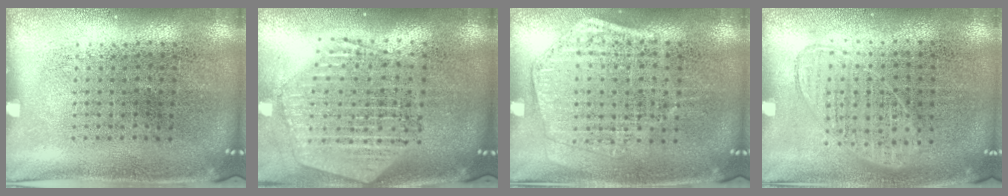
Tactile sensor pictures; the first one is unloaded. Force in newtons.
{"total": 2.5, "press": 2.1, "slide": 1.3}
{"total": 1.4, "press": 1.3, "slide": 0.5}
{"total": 0.9, "press": 0.9, "slide": 0.3}